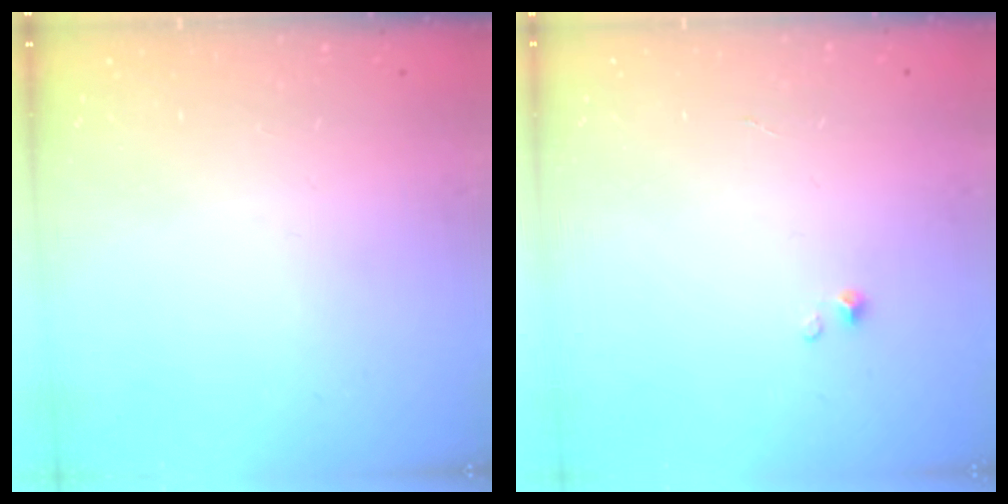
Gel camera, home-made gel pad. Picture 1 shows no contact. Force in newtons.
{"total": 0.0}